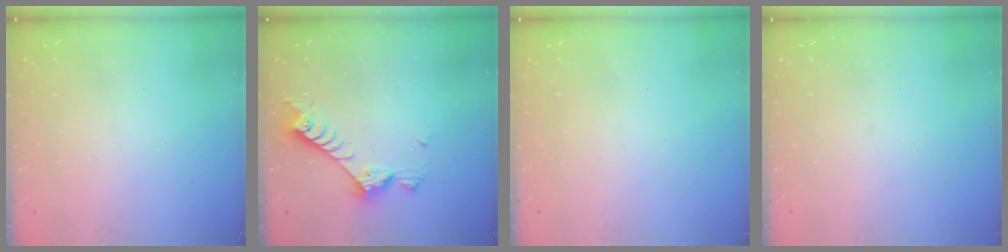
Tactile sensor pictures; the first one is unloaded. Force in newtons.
{"total": 7.9, "press": 7.8, "slide": 1.3}
{"total": 0.0}
{"total": 0.0}